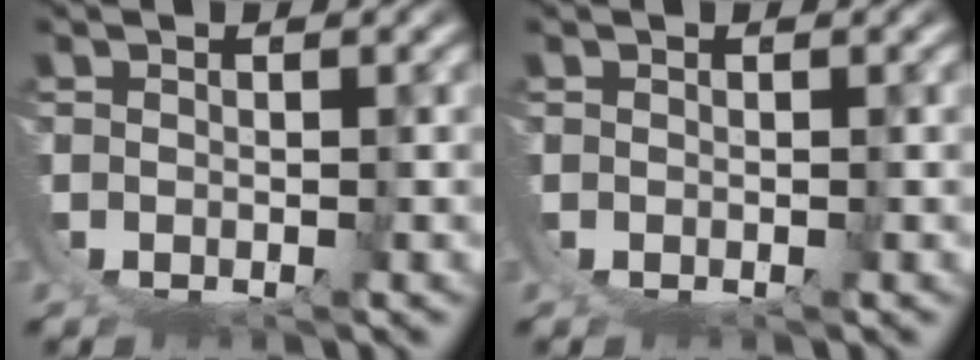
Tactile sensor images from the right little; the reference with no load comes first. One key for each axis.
{"total": 0.0}